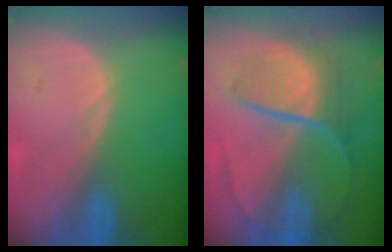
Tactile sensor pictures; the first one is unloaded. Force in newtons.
{"total": 8.7, "press": 7.5, "slide": 4.5}